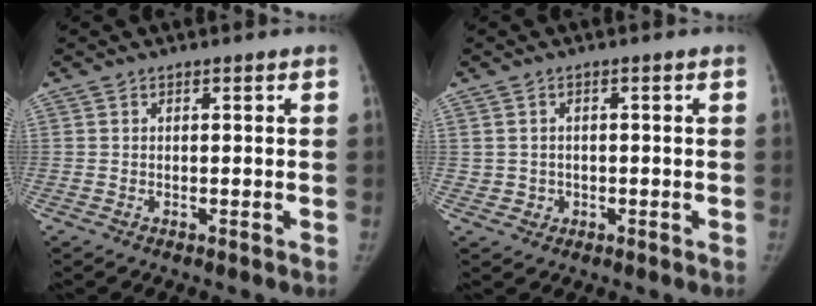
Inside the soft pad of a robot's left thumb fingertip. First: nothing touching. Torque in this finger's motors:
{"motor_torque": [-0.03, 0.05, 0.11, 0.13, -0.04]}